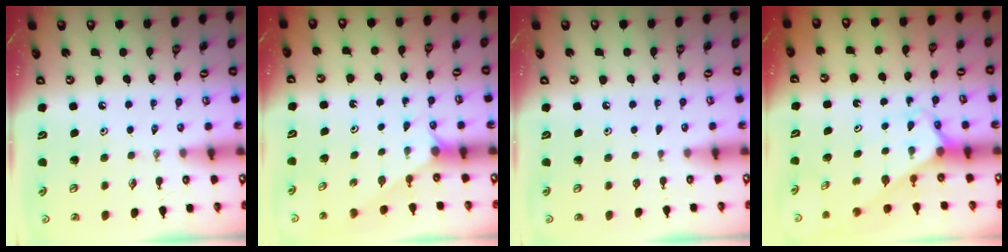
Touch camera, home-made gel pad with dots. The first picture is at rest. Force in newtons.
{"total": 0.9, "press": 0.9, "slide": 0.2}
{"total": 0.8, "press": 0.8, "slide": 0.1}
{"total": 2.6, "press": 2.6, "slide": 0.1}